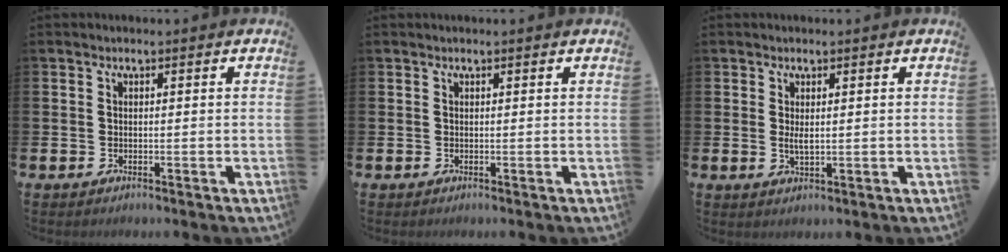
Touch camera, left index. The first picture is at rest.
{"total": 0.0}
{"total": 1.8, "force": [0.5, 0.6, 1.6], "torque": [-0.022, -0.004, 0.007]}